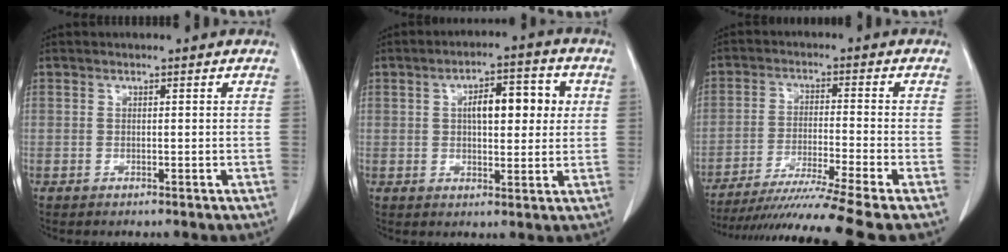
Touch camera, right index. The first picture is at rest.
{"total": 8.4, "force": [1.8, 3.2, 7.6], "torque": [-0.112, 0.023, 0.026]}
{"total": 14.9, "force": [-12.6, -3.2, 7.3], "torque": [-0.118, -0.035, -0.205]}